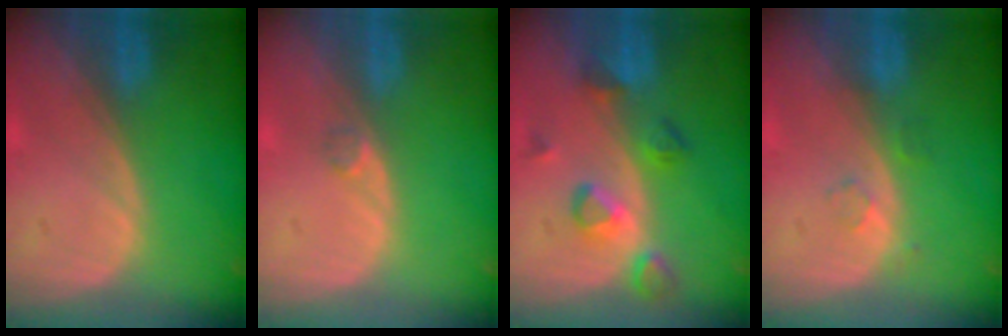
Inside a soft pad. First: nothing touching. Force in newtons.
{"total": 1.2, "press": 1.0, "slide": 0.7}
{"total": 5.5, "press": 5.5, "slide": 0.7}
{"total": 1.7, "press": 1.7, "slide": 0.2}